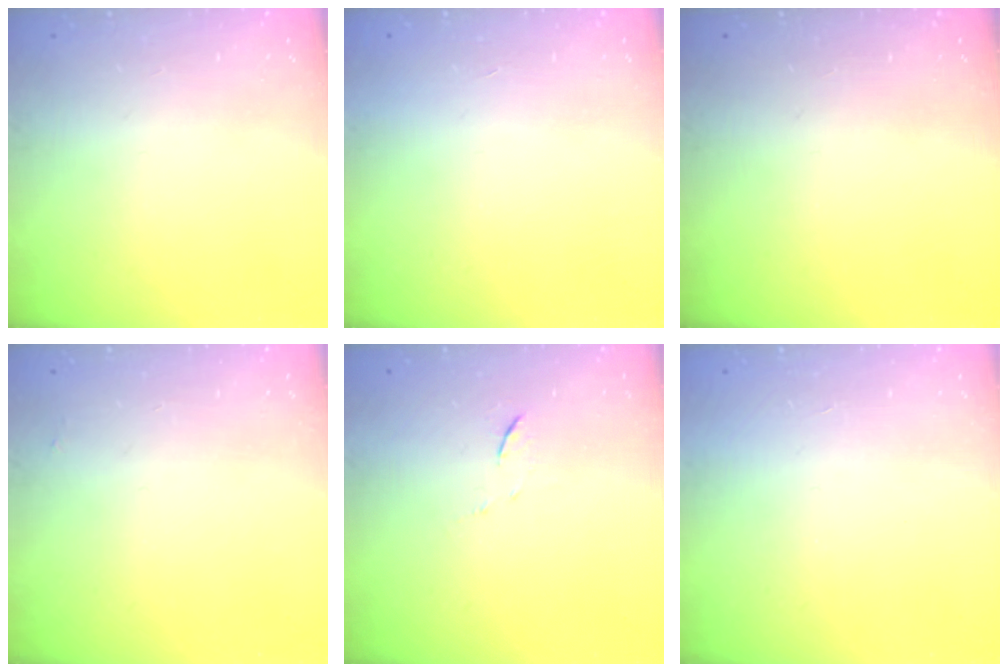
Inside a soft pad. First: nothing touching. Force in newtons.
{"total": 1.5, "press": 1.5, "slide": 0.1}
{"total": 0.0}
{"total": 1.9, "press": 1.9, "slide": 0.3}
{"total": 5.5, "press": 5.4, "slide": 0.7}
{"total": 1.6, "press": 1.6, "slide": 0.1}